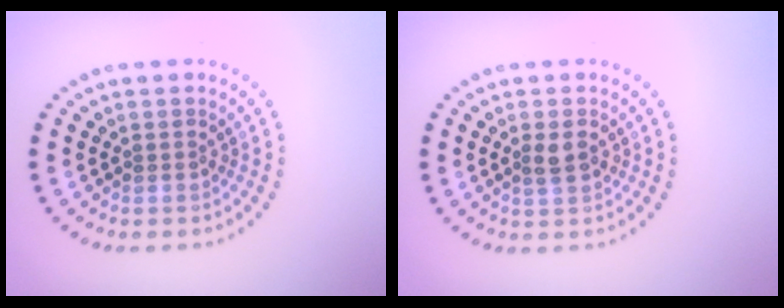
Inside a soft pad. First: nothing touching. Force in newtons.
{"total": 1.6, "press": 1.5, "slide": 0.4}